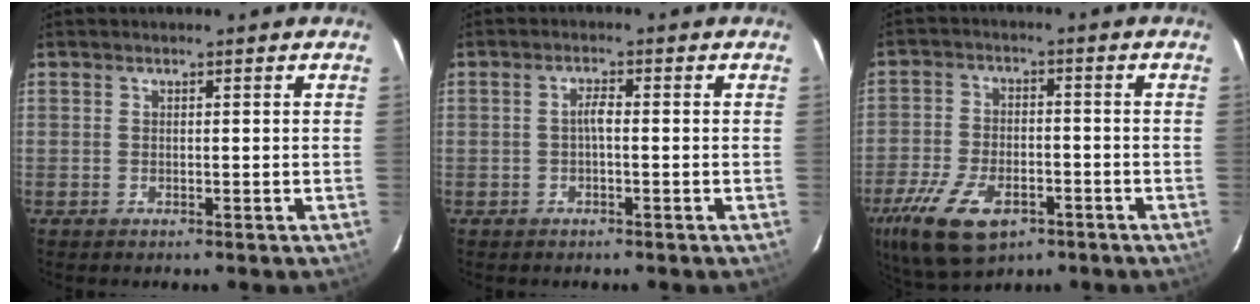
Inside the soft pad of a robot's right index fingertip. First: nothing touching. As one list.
[{"total": 1.8, "force": [-0.4, 0.4, 1.7], "torque": [-0.033, 0.007, -0.009]}, {"total": 15.2, "force": [-8.6, 7.8, 9.8], "torque": [-0.224, -0.025, -0.148]}]